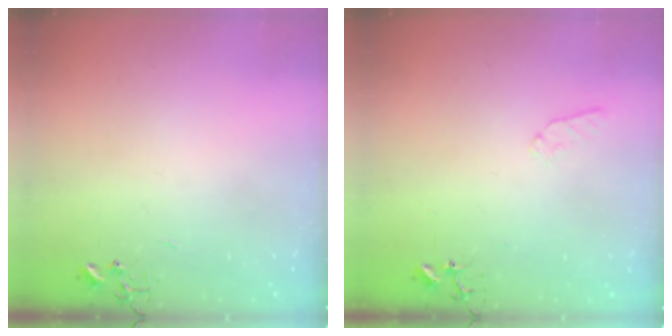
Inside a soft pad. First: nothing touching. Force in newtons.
{"total": 6.6, "press": 6.5, "slide": 0.6}